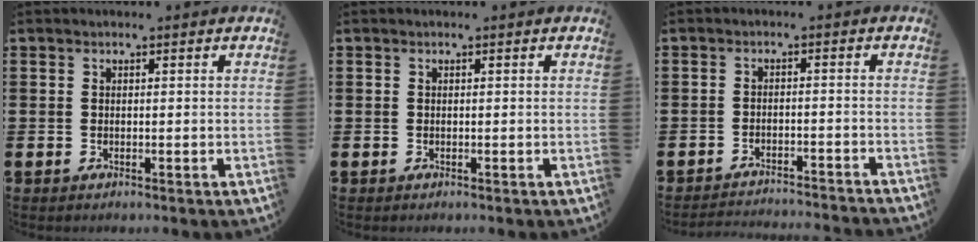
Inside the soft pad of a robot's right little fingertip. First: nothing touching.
{"total": 0.0}
{"total": 2.3, "force": [-2.3, -0.2, 0.0], "torque": [-0.003, 0.004, -0.049]}